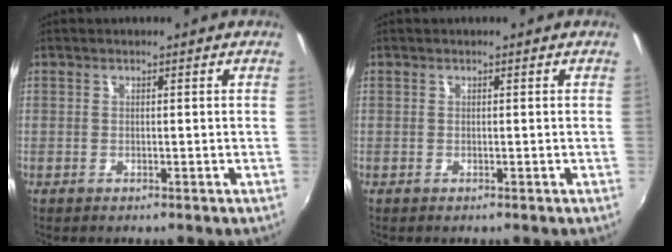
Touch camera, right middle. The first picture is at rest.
{"total": 0.0}